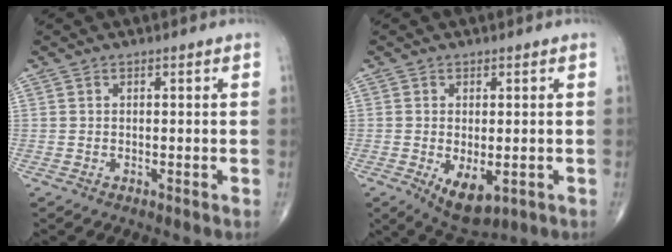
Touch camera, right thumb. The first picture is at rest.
{"total": 6.8, "force": [-1.8, 3.3, 5.6], "torque": [-0.085, -0.013, -0.015]}